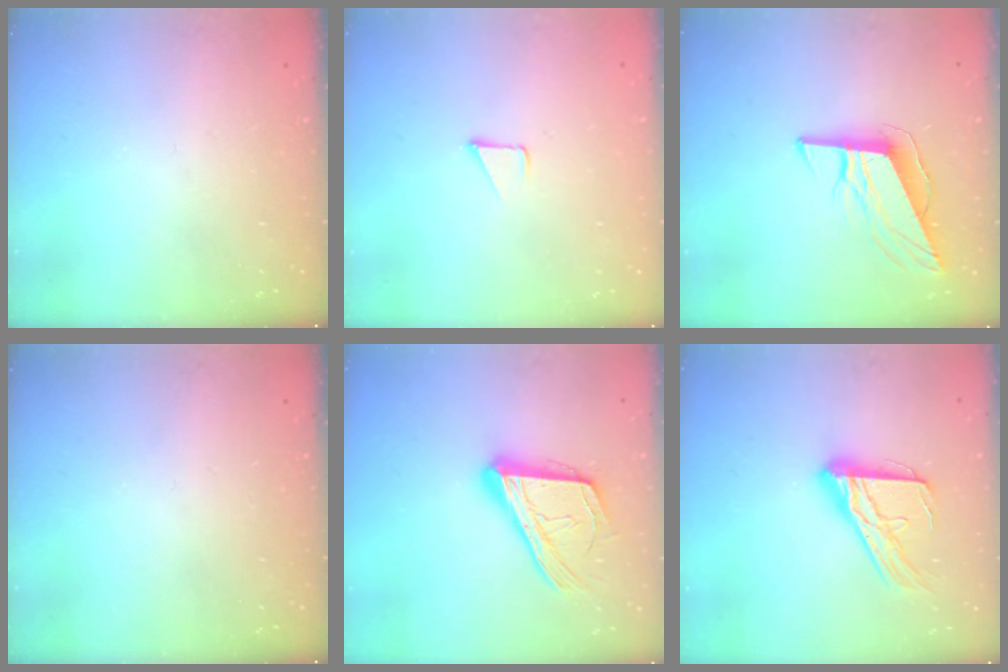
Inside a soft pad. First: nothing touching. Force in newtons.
{"total": 1.7, "press": 1.7, "slide": 0.1}
{"total": 10.7, "press": 10.3, "slide": 2.6}
{"total": 0.0}
{"total": 18.8, "press": 18.7, "slide": 2.4}
{"total": 16.5, "press": 16.4, "slide": 1.5}